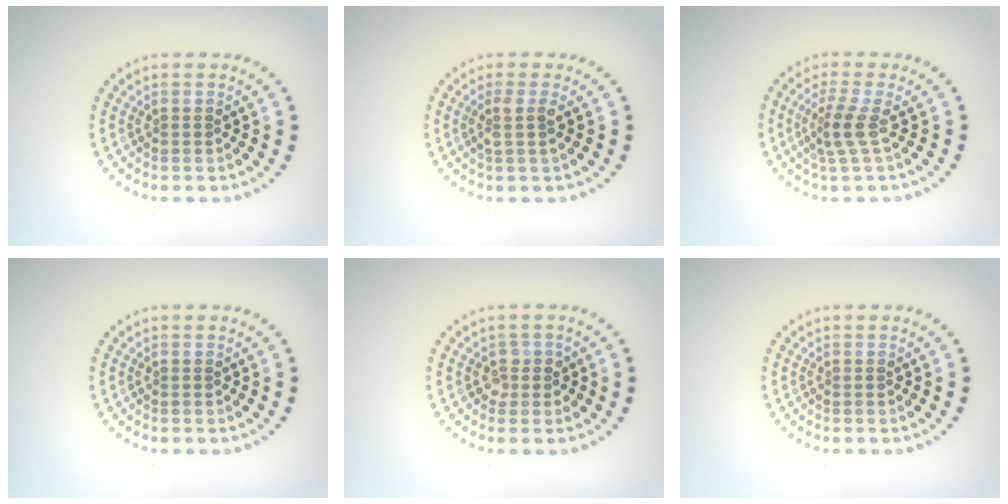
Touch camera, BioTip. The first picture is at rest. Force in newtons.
{"total": 1.6, "press": 1.3, "slide": 1.0}
{"total": 2.3, "press": 1.8, "slide": 1.5}
{"total": 0.0}
{"total": 1.4, "press": 1.3, "slide": 0.6}
{"total": 0.0}